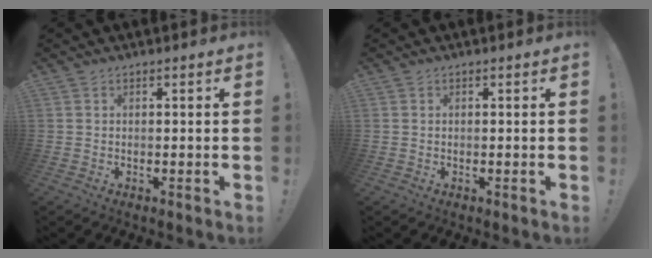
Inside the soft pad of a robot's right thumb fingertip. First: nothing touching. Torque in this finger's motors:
{"motor_torque": [0.01, -0.01, 0.06, -0.03, -0.03]}